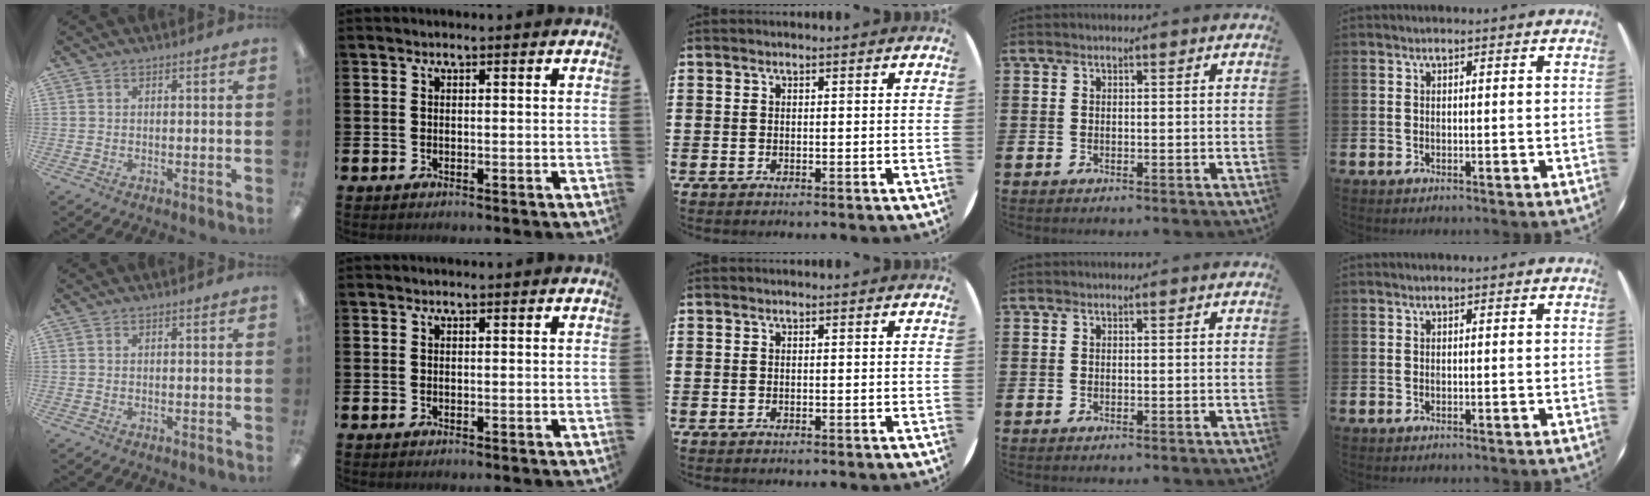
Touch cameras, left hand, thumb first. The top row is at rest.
{}